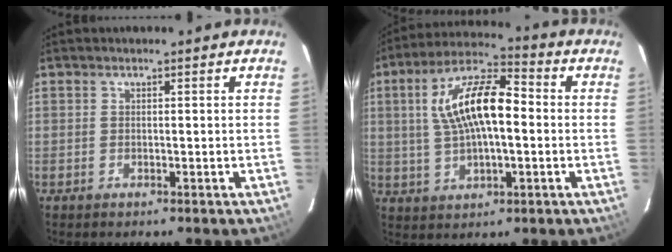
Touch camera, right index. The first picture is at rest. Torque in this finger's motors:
{"motor_torque": [1.58, 0.47, 0.70, 0.21]}